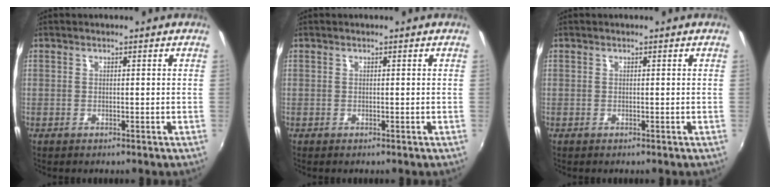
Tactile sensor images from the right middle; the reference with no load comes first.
{"total": 0.0}
{"total": 0.0}